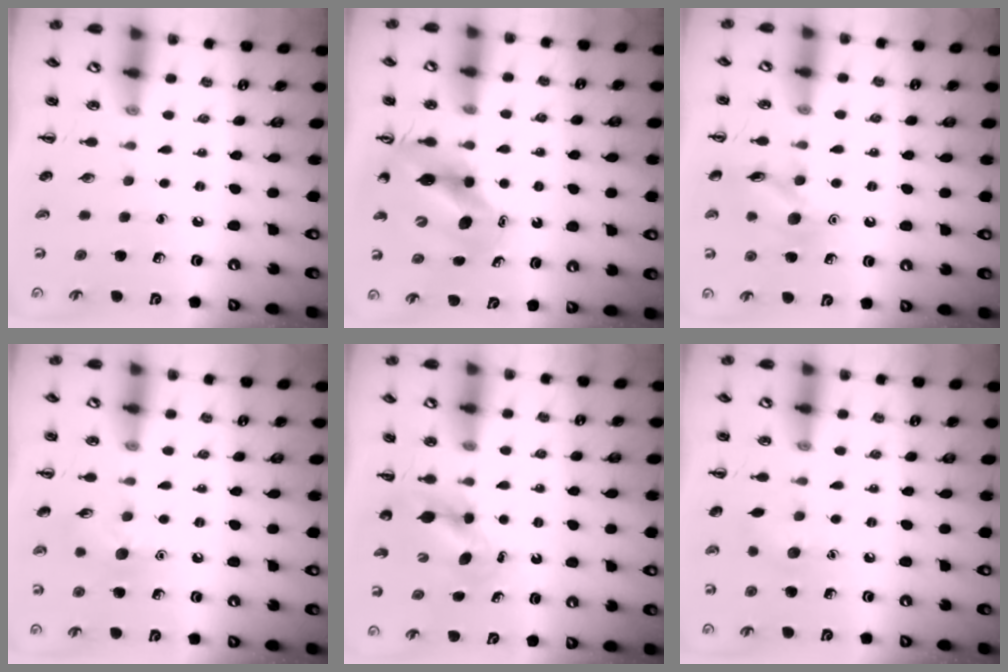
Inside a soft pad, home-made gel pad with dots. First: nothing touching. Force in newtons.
{"total": 11.0, "press": 10.4, "slide": 3.4}
{"total": 11.0, "press": 11.0, "slide": 0.5}
{"total": 7.5, "press": 7.3, "slide": 1.4}
{"total": 5.0, "press": 5.0, "slide": 0.3}
{"total": 5.4, "press": 5.2, "slide": 1.4}